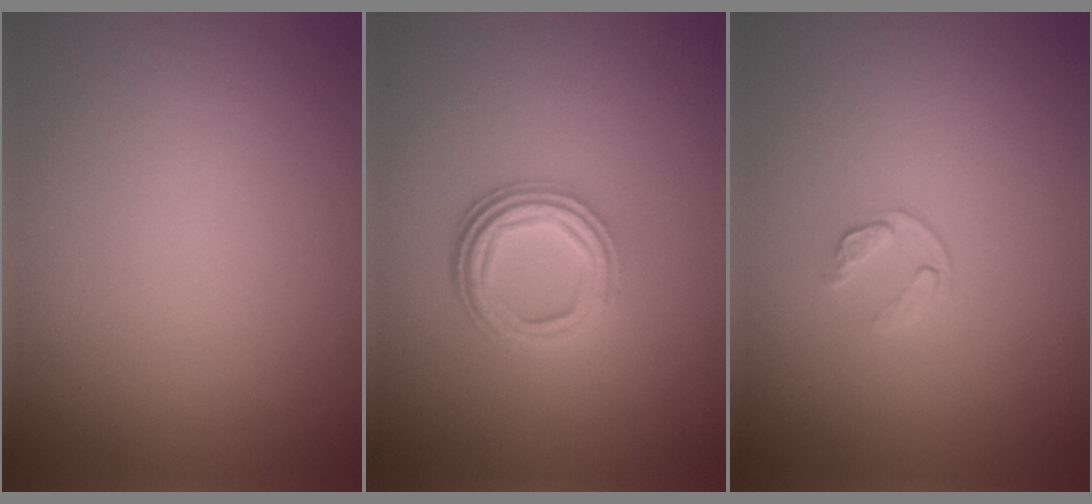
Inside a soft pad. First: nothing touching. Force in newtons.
{"total": 4.6, "press": 3.3, "slide": 3.1}
{"total": 0.9, "press": 0.5, "slide": 0.8}